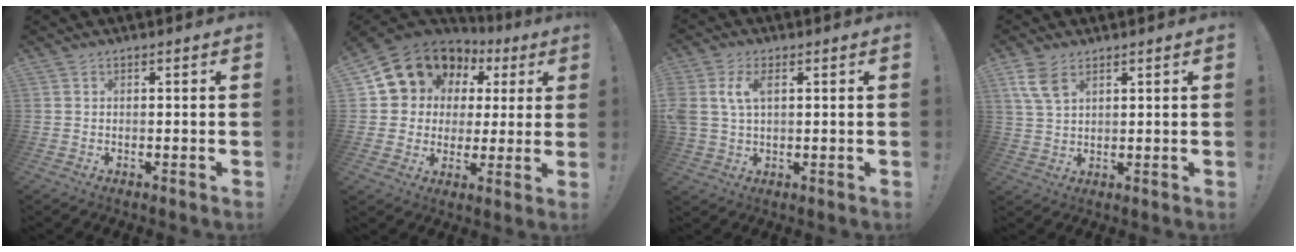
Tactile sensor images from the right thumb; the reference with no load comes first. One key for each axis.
{"total": 12.2, "fx": 6.8, "fy": 9.8, "fz": 3.0, "tx": -0.049, "ty": -0.051, "tz": 0.142}
{"total": 7.3, "fx": 2.2, "fy": 4.3, "fz": 5.5, "tx": -0.122, "ty": 0.001, "tz": 0.039}
{"total": 6.8, "fx": 3.8, "fy": 3.7, "fz": 4.3, "tx": -0.093, "ty": -0.009, "tz": 0.075}